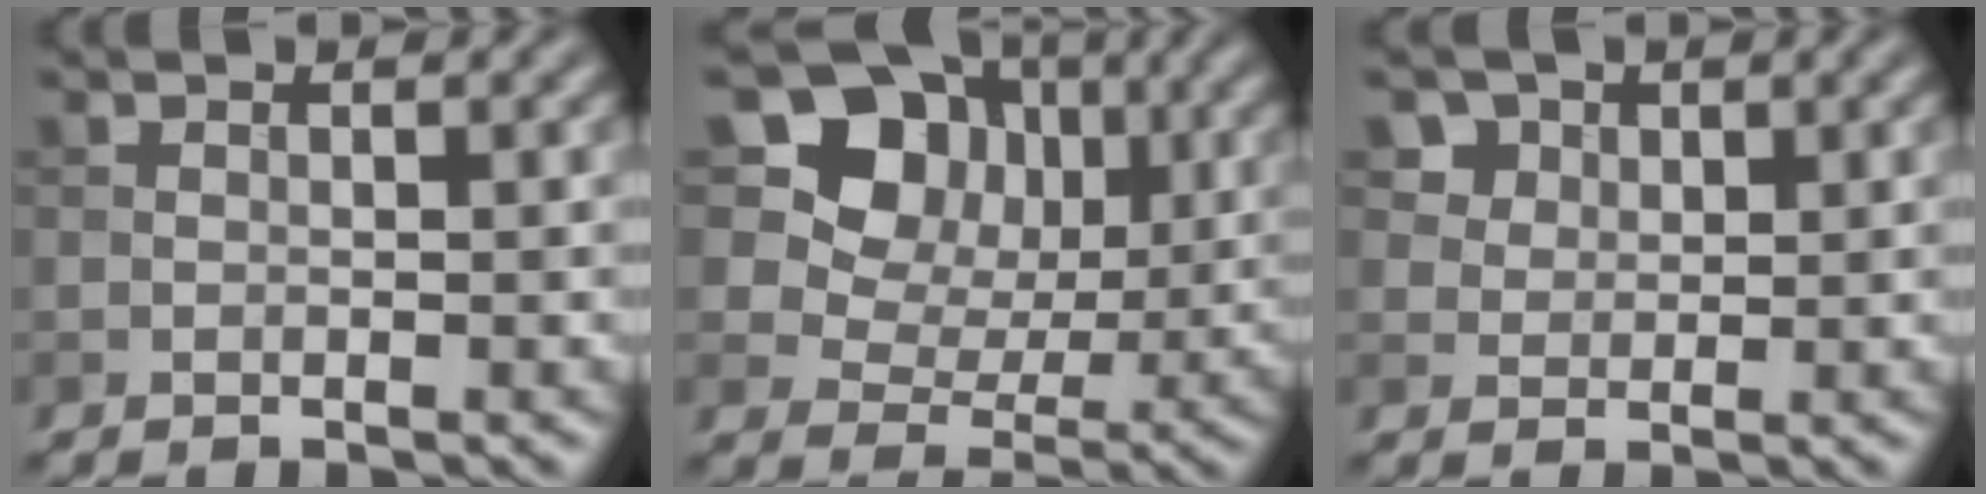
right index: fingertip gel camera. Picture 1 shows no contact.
{"total": 13.3, "force": [5.9, 9.7, 6.9], "torque": [-0.141, 0.032, 0.089]}
{"total": 5.6, "force": [3.3, 4.0, 2.2], "torque": [-0.059, 0.002, 0.059]}